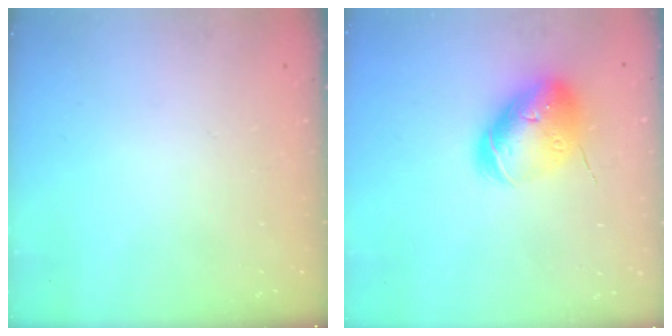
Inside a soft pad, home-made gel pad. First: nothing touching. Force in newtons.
{"total": 15.1, "press": 14.9, "slide": 2.3}